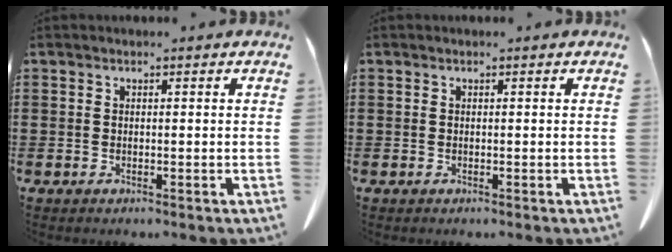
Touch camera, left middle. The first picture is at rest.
{"total": 0.0}